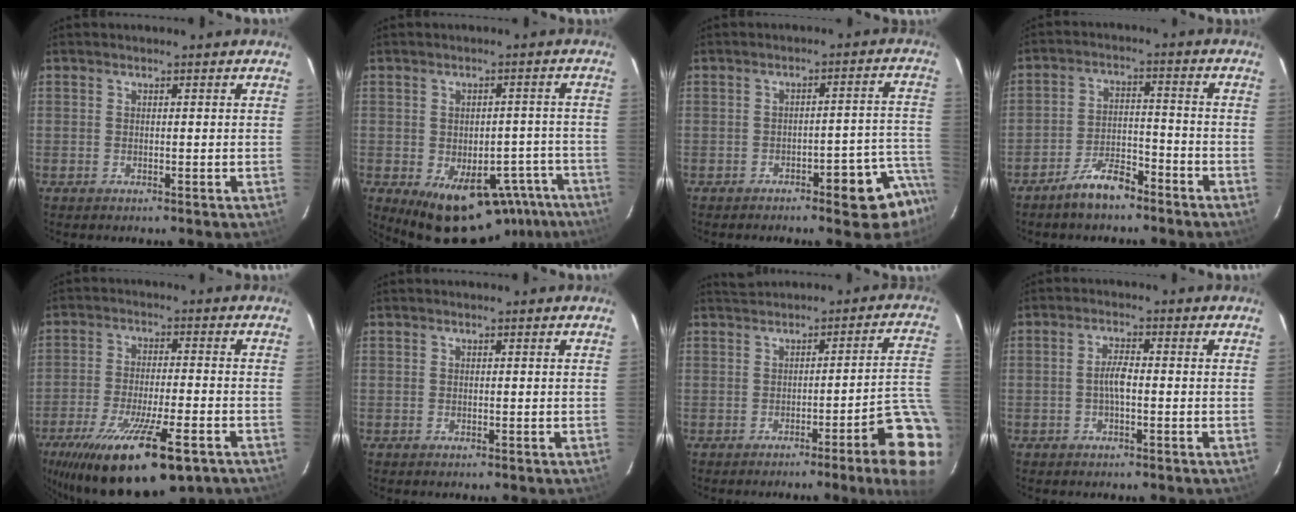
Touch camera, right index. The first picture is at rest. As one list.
[{"total": 15.6, "force": [-9.8, 9.4, 7.7], "torque": [-0.113, 0.012, -0.089]}, {"total": 8.4, "force": [-6.3, 1.3, 5.4], "torque": [-0.037, 0.017, -0.077]}, {"total": 7.1, "force": [-5.8, 2.3, 3.4], "torque": [-0.082, 0.008, -0.096]}, {"total": 20.4, "force": [-13.1, 5.3, 14.8], "torque": [-0.279, -0.063, -0.205]}, {"total": 0.0}, {"total": 9.5, "force": [-4.4, -0.7, 8.4], "torque": [-0.063, 0.014, -0.047]}, {"total": 2.8, "force": [-0.8, 0.7, 2.6], "torque": [-0.053, 0.006, -0.015]}]